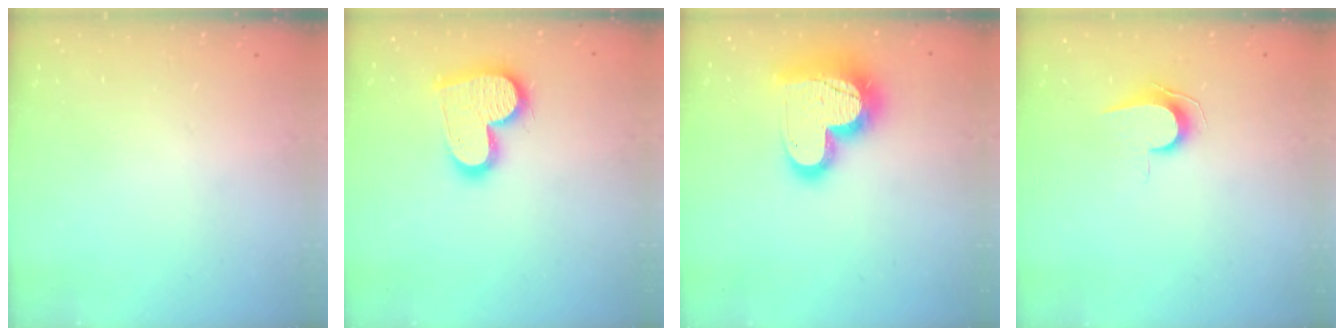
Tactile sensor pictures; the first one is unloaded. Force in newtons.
{"total": 17.0, "press": 16.9, "slide": 1.6}
{"total": 19.8, "press": 19.8, "slide": 1.7}
{"total": 7.1, "press": 7.0, "slide": 0.7}